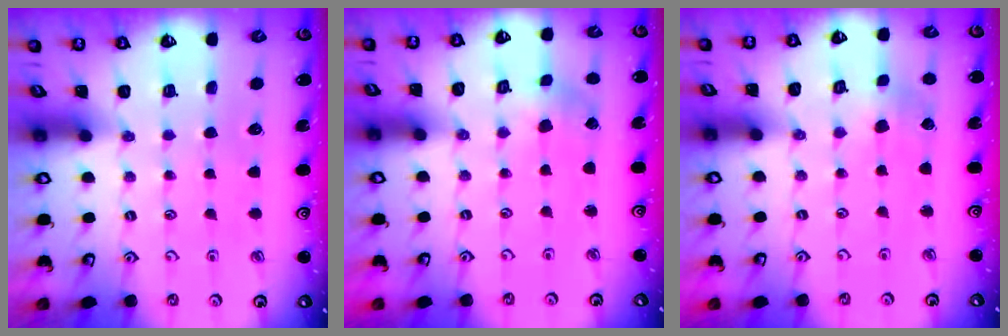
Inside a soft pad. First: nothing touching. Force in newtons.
{"total": 0.0}
{"total": 1.8, "press": 1.8, "slide": 0.3}